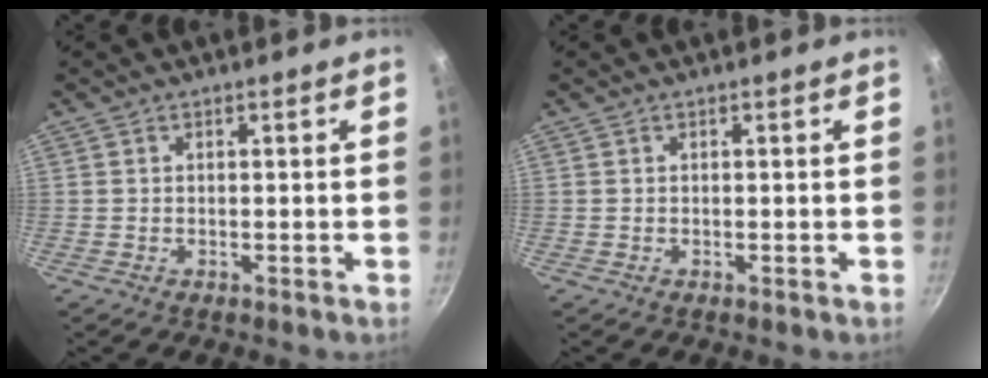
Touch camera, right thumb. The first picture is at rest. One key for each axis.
{"total": 0.0}